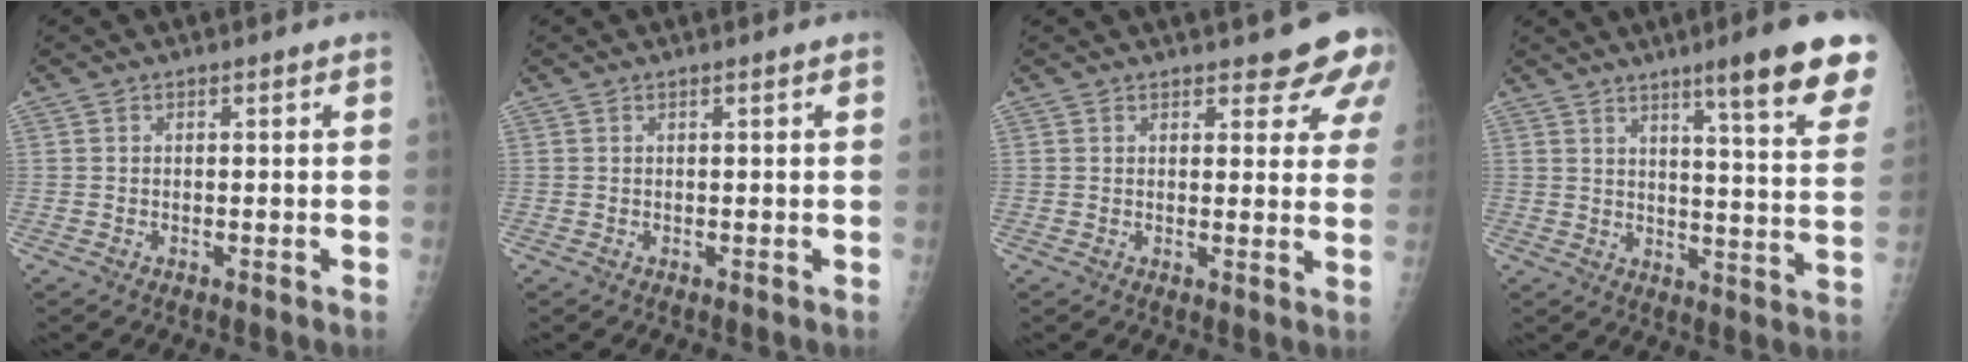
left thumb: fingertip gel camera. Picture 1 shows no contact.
{"total": 0.0}
{"total": 8.3, "force": [6.3, 3.0, 4.6], "torque": [-0.020, -0.029, 0.064]}
{"total": 16.5, "force": [10.8, 1.4, 12.5], "torque": [-0.141, -0.059, 0.137]}